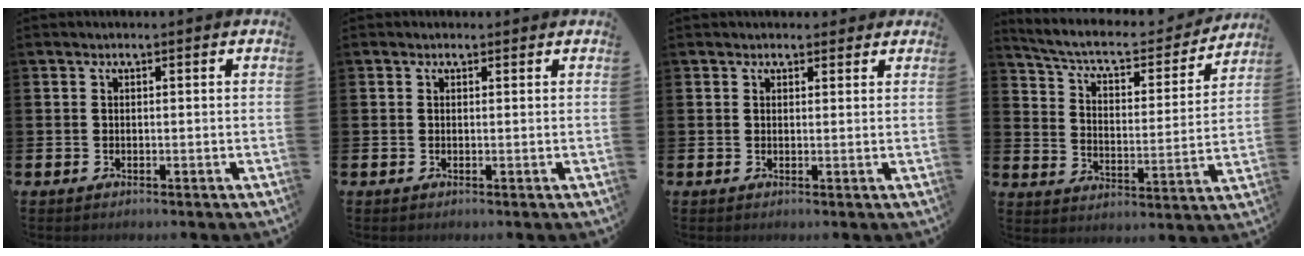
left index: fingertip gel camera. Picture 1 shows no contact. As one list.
[{"total": 0.0}, {"total": 1.5, "force": [1.2, 0.8, 0.0], "torque": [0.006, 0.003, 0.021]}, {"total": 7.0, "force": [6.1, 2.0, 2.8], "torque": [-0.089, -0.042, 0.100]}]